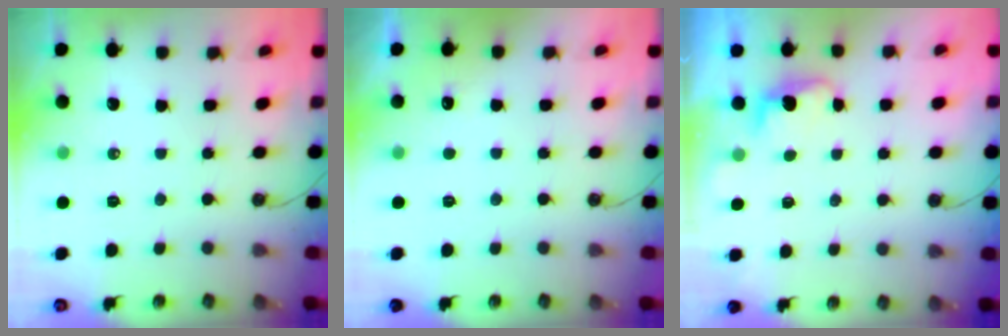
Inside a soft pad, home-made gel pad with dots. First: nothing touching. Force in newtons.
{"total": 2.9, "press": 2.7, "slide": 1.0}
{"total": 1.2, "press": 1.0, "slide": 0.8}